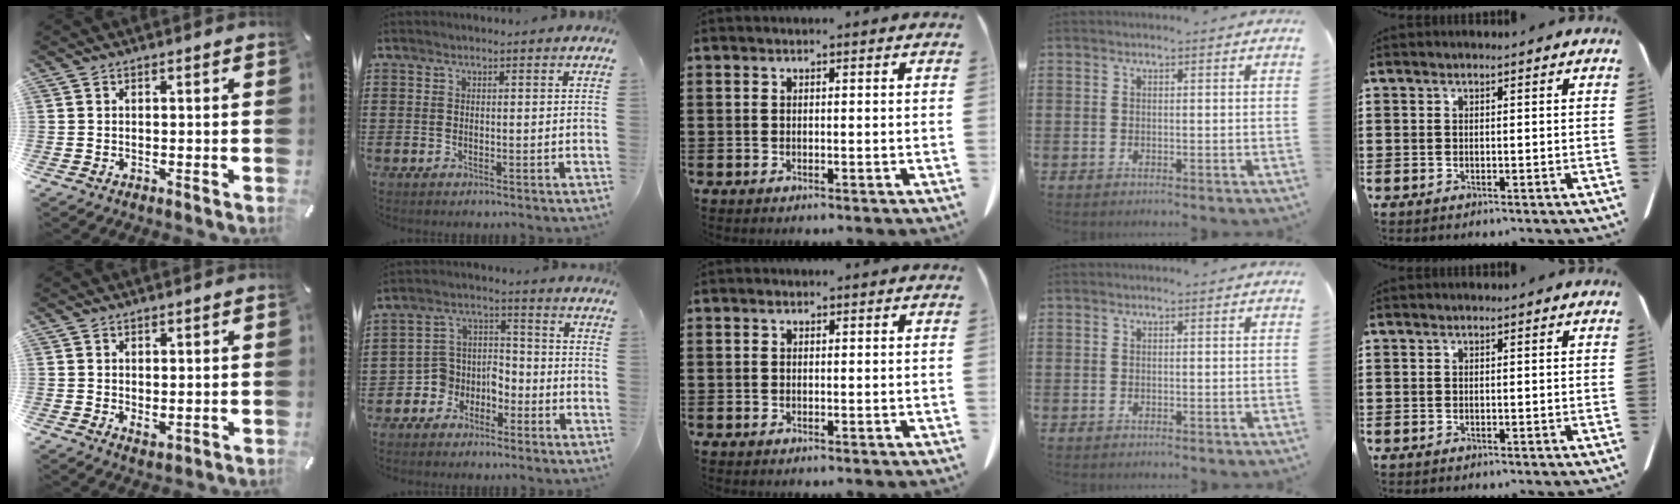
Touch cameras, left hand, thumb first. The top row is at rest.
{"thumb": {"total": 1.8, "force": [0.9, 1.1, 1.0], "torque": [-0.013, -0.003, 0.015]}, "index": {"total": 5.2, "force": [-3.5, 3.9, 0.1], "torque": [-0.024, 0.000, -0.074]}, "middle": {"total": 0.6, "force": [0.3, 0.3, 0.4], "torque": [-0.010, 0.001, 0.006]}}